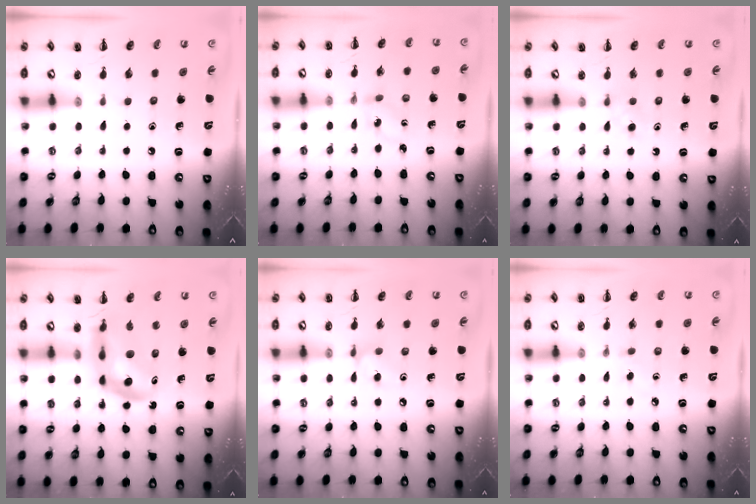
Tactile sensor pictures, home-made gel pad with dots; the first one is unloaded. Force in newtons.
{"total": 1.7, "press": 1.5, "slide": 0.8}
{"total": 2.7, "press": 2.5, "slide": 1.0}
{"total": 11.2, "press": 10.6, "slide": 3.4}
{"total": 6.1, "press": 6.0, "slide": 0.6}
{"total": 3.3, "press": 3.1, "slide": 1.2}